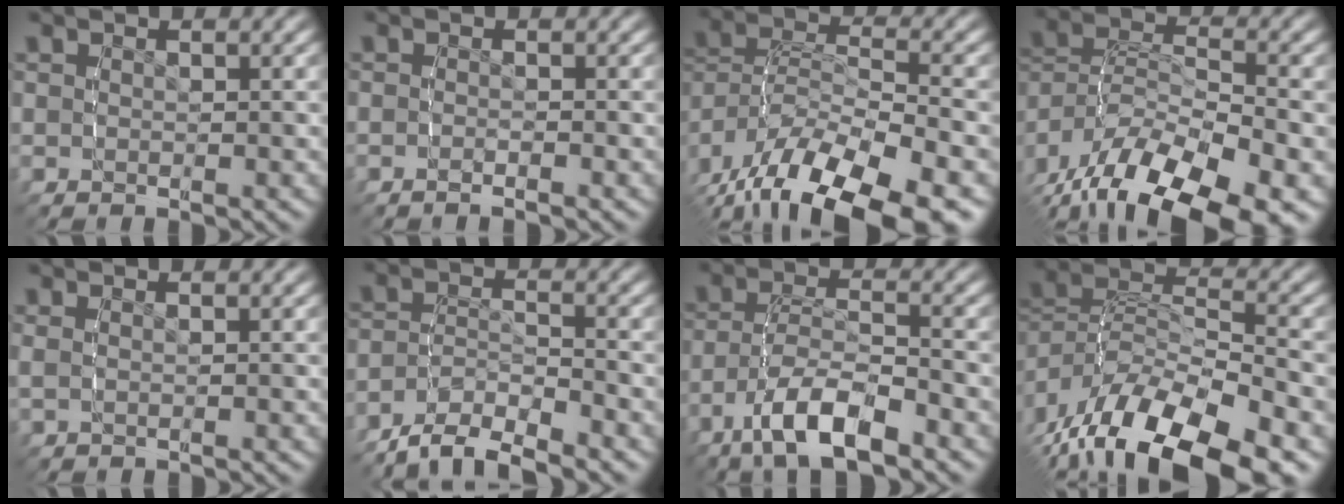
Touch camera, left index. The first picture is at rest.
{"total": 1.1, "force": [-1.1, 0.0, 0.0], "torque": [-0.010, 0.002, -0.021]}
{"total": 8.5, "force": [-4.5, 4.7, 5.4], "torque": [-0.113, -0.026, -0.056]}
{"total": 9.1, "force": [-4.0, 5.8, 5.7], "torque": [-0.117, -0.025, -0.055]}
{"total": 0.7, "force": [0.4, -0.2, 0.5], "torque": [-0.013, 0.004, 0.007]}
{"total": 5.5, "force": [-4.5, 2.5, 1.9], "torque": [-0.038, -0.007, -0.077]}
{"total": 5.1, "force": [-2.7, 2.0, 3.8], "torque": [-0.080, -0.007, -0.043]}
{"total": 9.0, "force": [-3.3, 5.6, 6.3], "torque": [-0.129, -0.020, -0.044]}